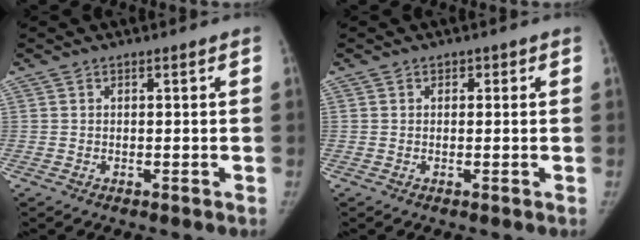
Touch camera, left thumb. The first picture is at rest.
{"total": 0.8, "force": [0.3, 0.7, 0.3], "torque": [0.005, 0.001, 0.001]}